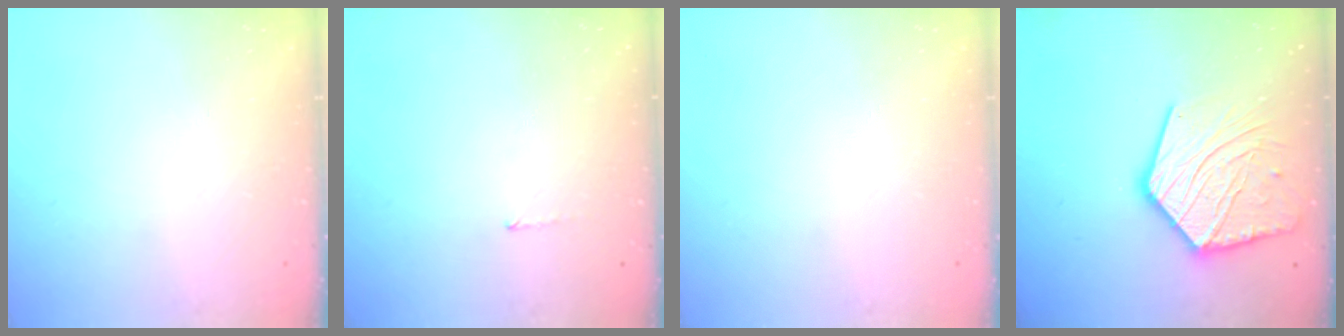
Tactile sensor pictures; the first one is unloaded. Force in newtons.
{"total": 4.5, "press": 4.5, "slide": 0.4}
{"total": 0.0}
{"total": 19.2, "press": 19.1, "slide": 1.4}